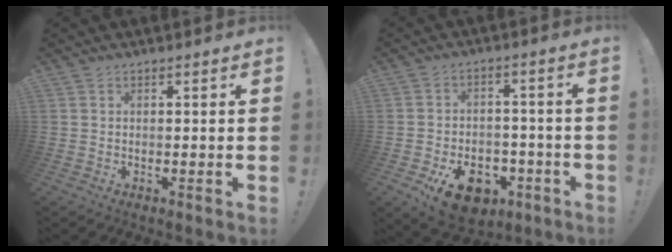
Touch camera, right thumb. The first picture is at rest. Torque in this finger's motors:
{"motor_torque": [1.80, 1.04, 0.85, -0.90, 0.06]}